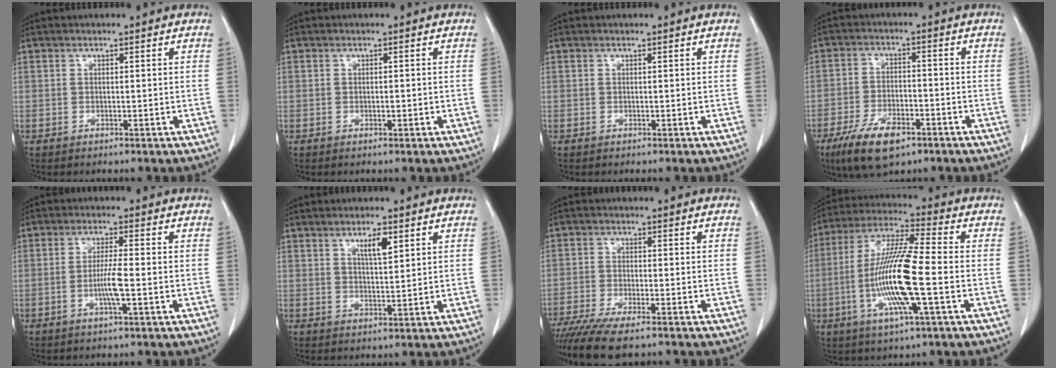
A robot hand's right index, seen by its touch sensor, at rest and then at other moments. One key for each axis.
{"total": 0.8, "fx": -0.2, "fy": 0.3, "fz": 0.7, "tx": -0.012, "ty": 0.001, "tz": -0.002}
{"total": 0.0}
{"total": 9.1, "fx": -5.6, "fy": 3.6, "fz": 6.3, "tx": -0.121, "ty": -0.010, "tz": -0.095}
{"total": 4.3, "fx": -1.2, "fy": -0.1, "fz": 4.2, "tx": -0.081, "ty": -0.005, "tz": -0.023}
{"total": 3.7, "fx": 2.0, "fy": 0.7, "fz": 3.1, "tx": -0.053, "ty": -0.001, "tz": 0.035}
{"total": 10.8, "fx": -8.9, "fy": 1.1, "fz": 6.0, "tx": -0.091, "ty": -0.022, "tz": -0.142}
{"total": 14.6, "fx": -3.2, "fy": 0.8, "fz": 14.2, "tx": -0.289, "ty": -0.008, "tz": -0.065}